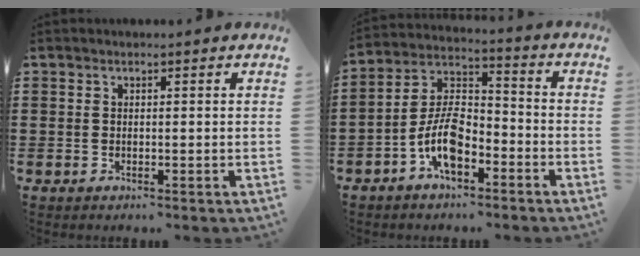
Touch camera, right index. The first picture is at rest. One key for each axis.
{"total": 8.6, "fx": -4.3, "fy": 4.1, "fz": 6.2, "tx": -0.145, "ty": 0.004, "tz": -0.085}